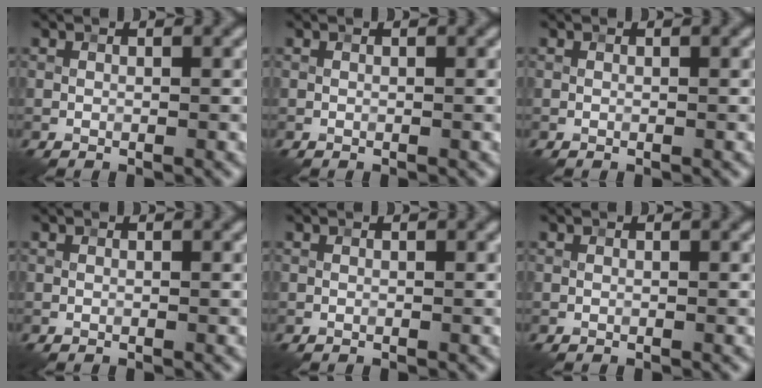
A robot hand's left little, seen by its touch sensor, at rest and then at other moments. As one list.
[{"total": 0.0}, {"total": 0.0}, {"total": 0.0}, {"total": 0.0}, {"total": 0.0}]